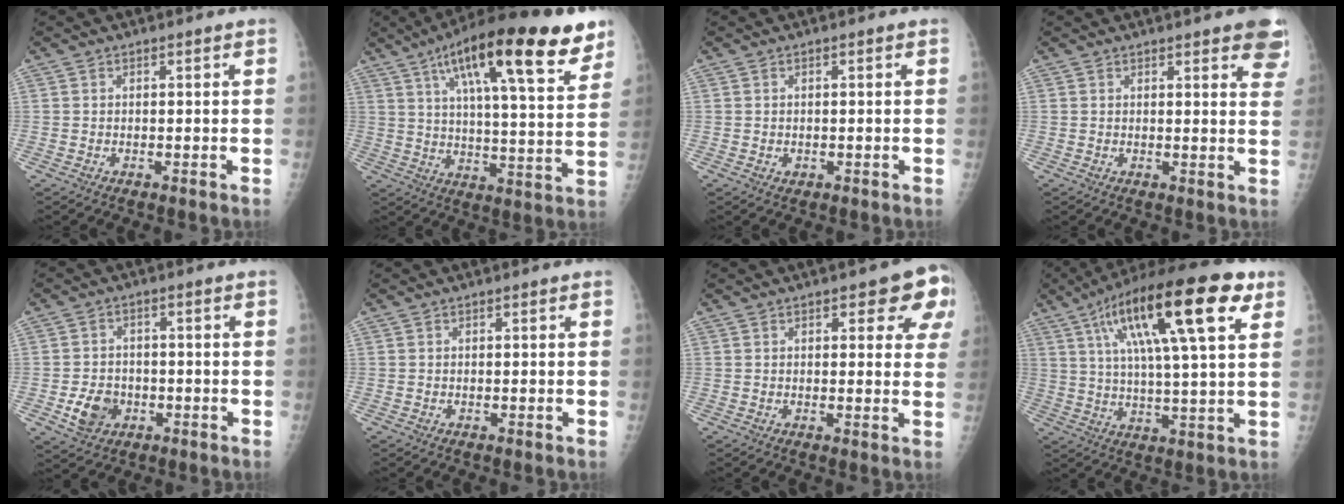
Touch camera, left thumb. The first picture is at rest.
{"total": 25.0, "force": [14.0, 6.4, 19.6], "torque": [-0.284, -0.027, 0.213]}
{"total": 0.7, "force": [-0.2, 0.7, 0.2], "torque": [0.001, -0.001, 0.000]}
{"total": 8.8, "force": [5.6, 2.4, 6.3], "torque": [-0.047, -0.016, 0.055]}
{"total": 6.2, "force": [-2.2, 5.0, 3.0], "torque": [-0.038, 0.009, -0.034]}
{"total": 0.0}
{"total": 8.6, "force": [3.8, 3.6, 6.9], "torque": [-0.044, -0.009, 0.037]}
{"total": 22.7, "force": [9.7, 5.7, 19.7], "torque": [-0.316, 0.008, 0.153]}